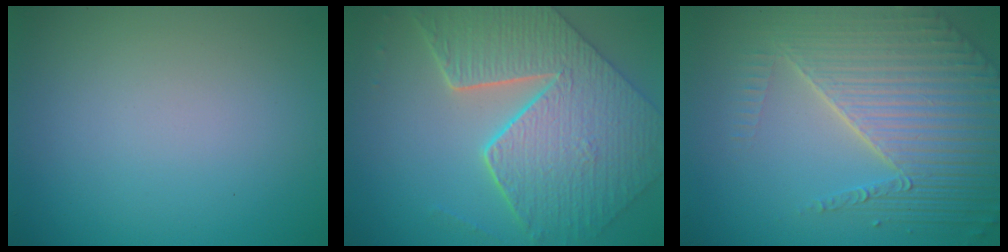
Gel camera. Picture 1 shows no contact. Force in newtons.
{"total": 9.3, "press": 6.7, "slide": 6.4}
{"total": 7.7, "press": 5.8, "slide": 5.2}